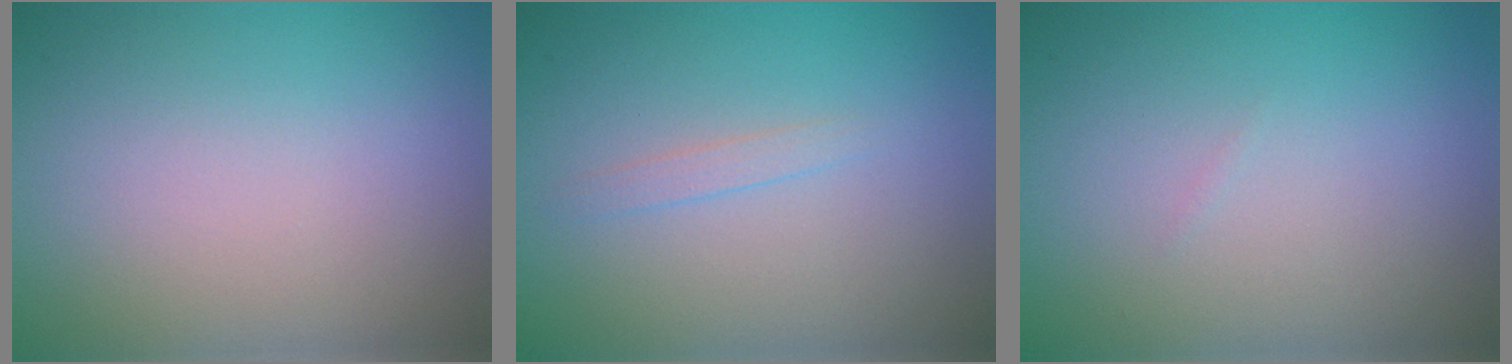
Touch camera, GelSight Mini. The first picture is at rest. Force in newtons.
{"total": 0.8, "press": 0.8, "slide": 0.1}
{"total": 0.0}